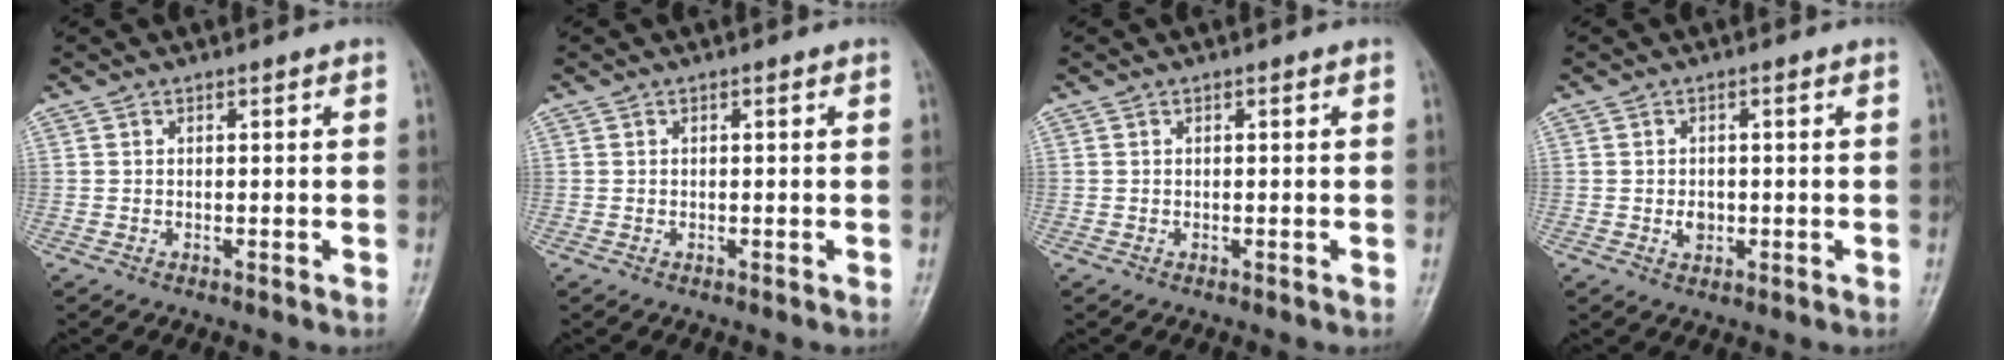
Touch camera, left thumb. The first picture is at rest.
{"total": 0.0}
{"total": 0.0}
{"total": 2.4, "force": [-0.4, 1.9, 1.5], "torque": [-0.014, 0.001, -0.004]}